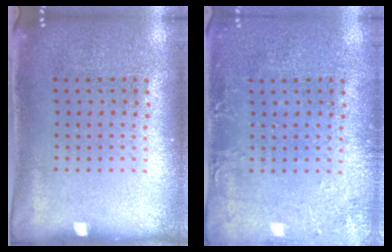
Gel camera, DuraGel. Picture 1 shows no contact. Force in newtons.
{"total": 2.1, "press": 2.1, "slide": 0.1}